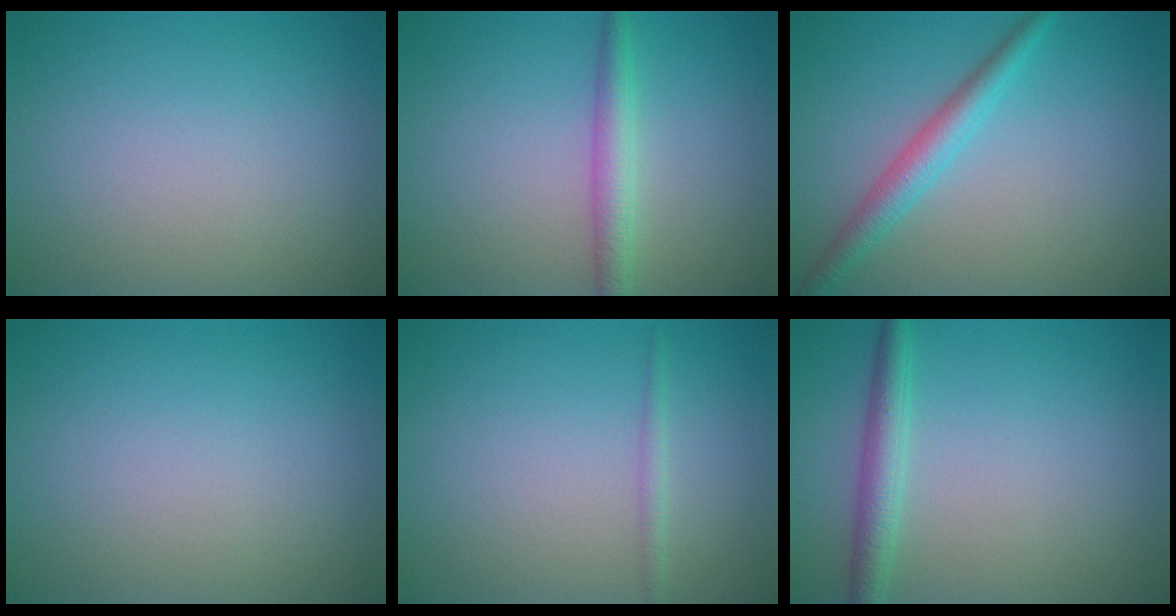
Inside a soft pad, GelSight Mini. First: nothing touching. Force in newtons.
{"total": 2.6, "press": 2.6, "slide": 0.1}
{"total": 3.0, "press": 3.0, "slide": 0.1}
{"total": 0.0}
{"total": 1.0, "press": 1.0, "slide": 0.0}
{"total": 2.6, "press": 2.6, "slide": 0.1}